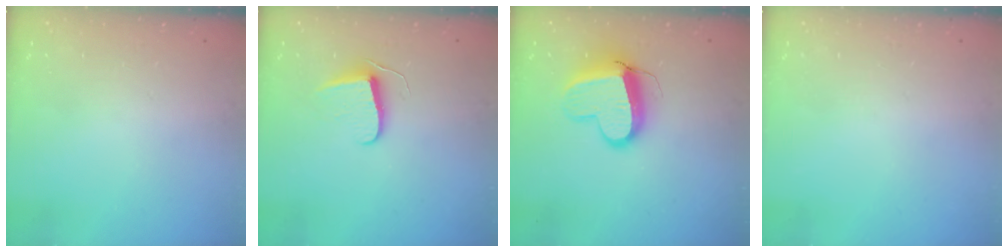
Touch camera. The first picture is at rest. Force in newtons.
{"total": 7.5, "press": 7.4, "slide": 0.6}
{"total": 10.7, "press": 10.6, "slide": 1.3}
{"total": 0.0}